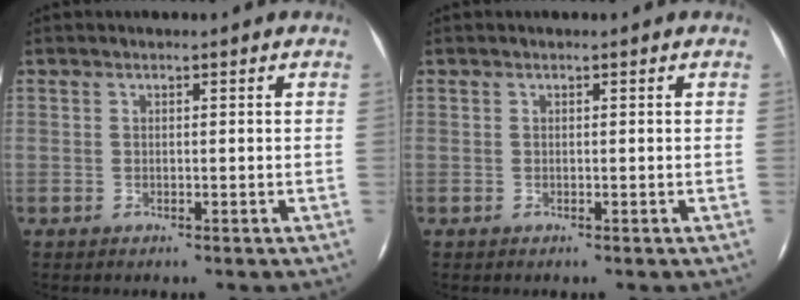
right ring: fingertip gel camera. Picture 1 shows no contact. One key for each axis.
{"total": 0.0}